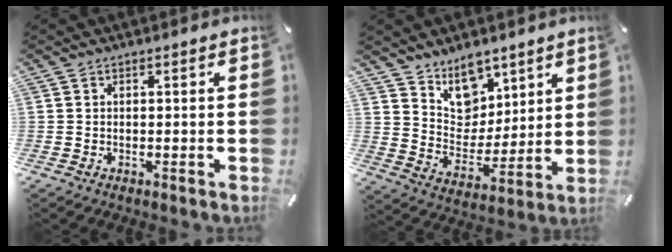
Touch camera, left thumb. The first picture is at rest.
{"total": 11.2, "force": [7.9, 7.6, 2.1], "torque": [-0.038, -0.072, 0.153]}